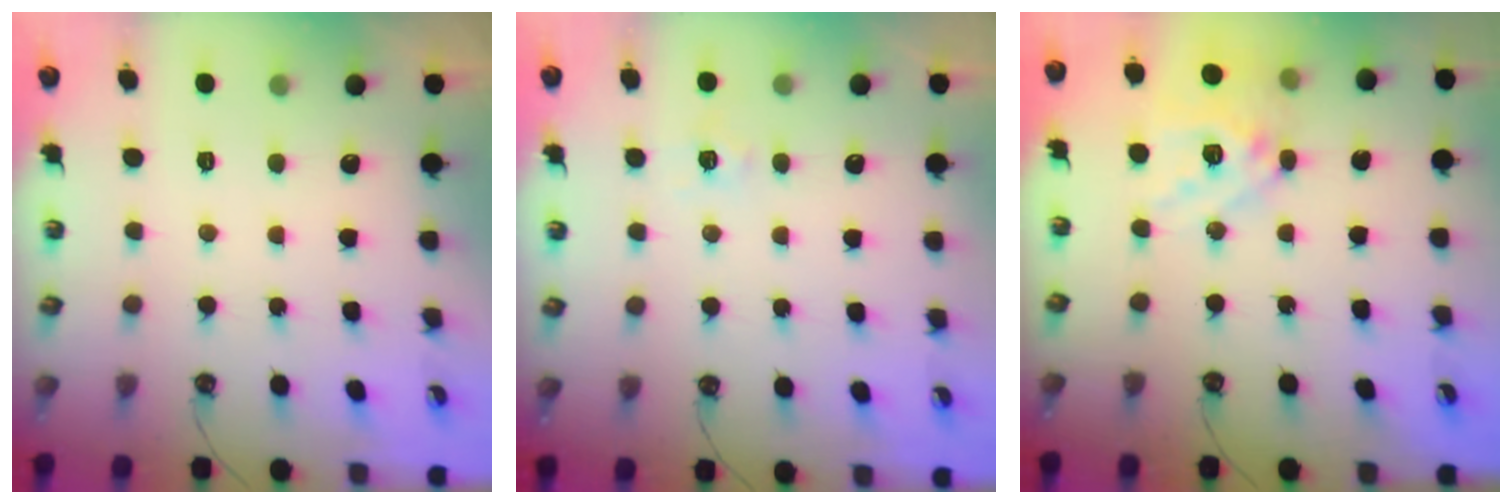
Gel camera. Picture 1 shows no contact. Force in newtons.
{"total": 5.5, "press": 5.5, "slide": 0.5}
{"total": 15.4, "press": 15.3, "slide": 1.4}